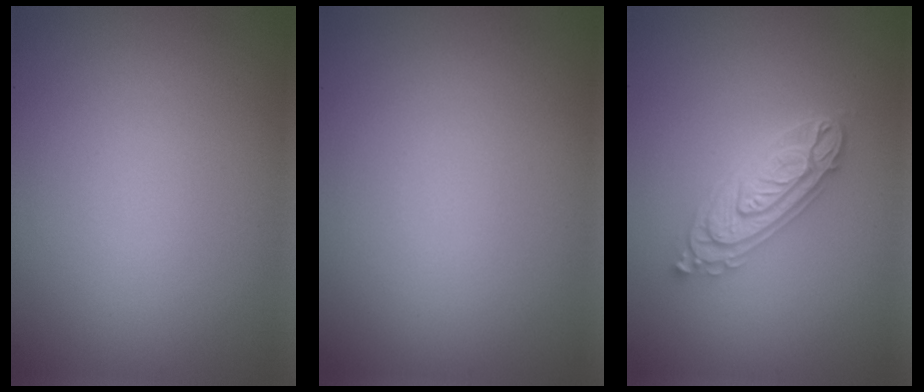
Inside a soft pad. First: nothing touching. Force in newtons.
{"total": 0.0}
{"total": 4.3, "press": 4.3, "slide": 0.6}